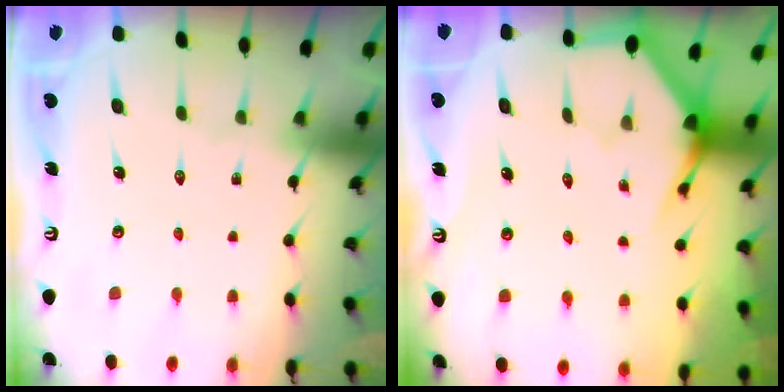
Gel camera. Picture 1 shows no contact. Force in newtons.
{"total": 3.5, "press": 3.5, "slide": 0.2}